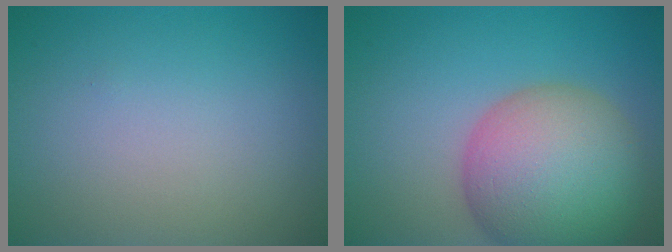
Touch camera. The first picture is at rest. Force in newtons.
{"total": 11.1, "press": 11.1, "slide": 0.7}